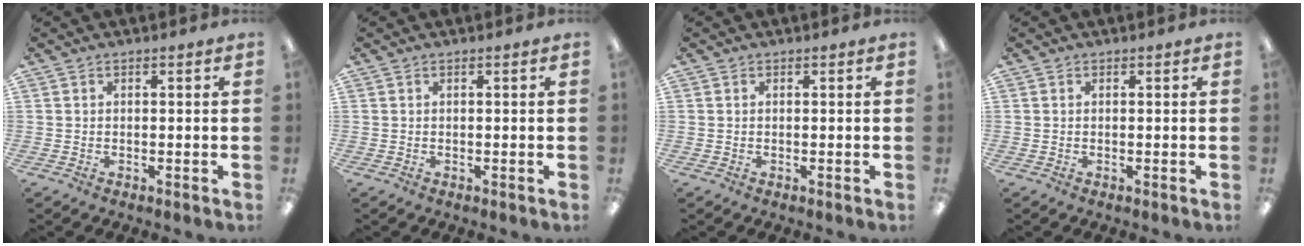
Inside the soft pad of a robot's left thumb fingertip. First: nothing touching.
{"total": 0.0}
{"total": 0.0}
{"total": 0.0}